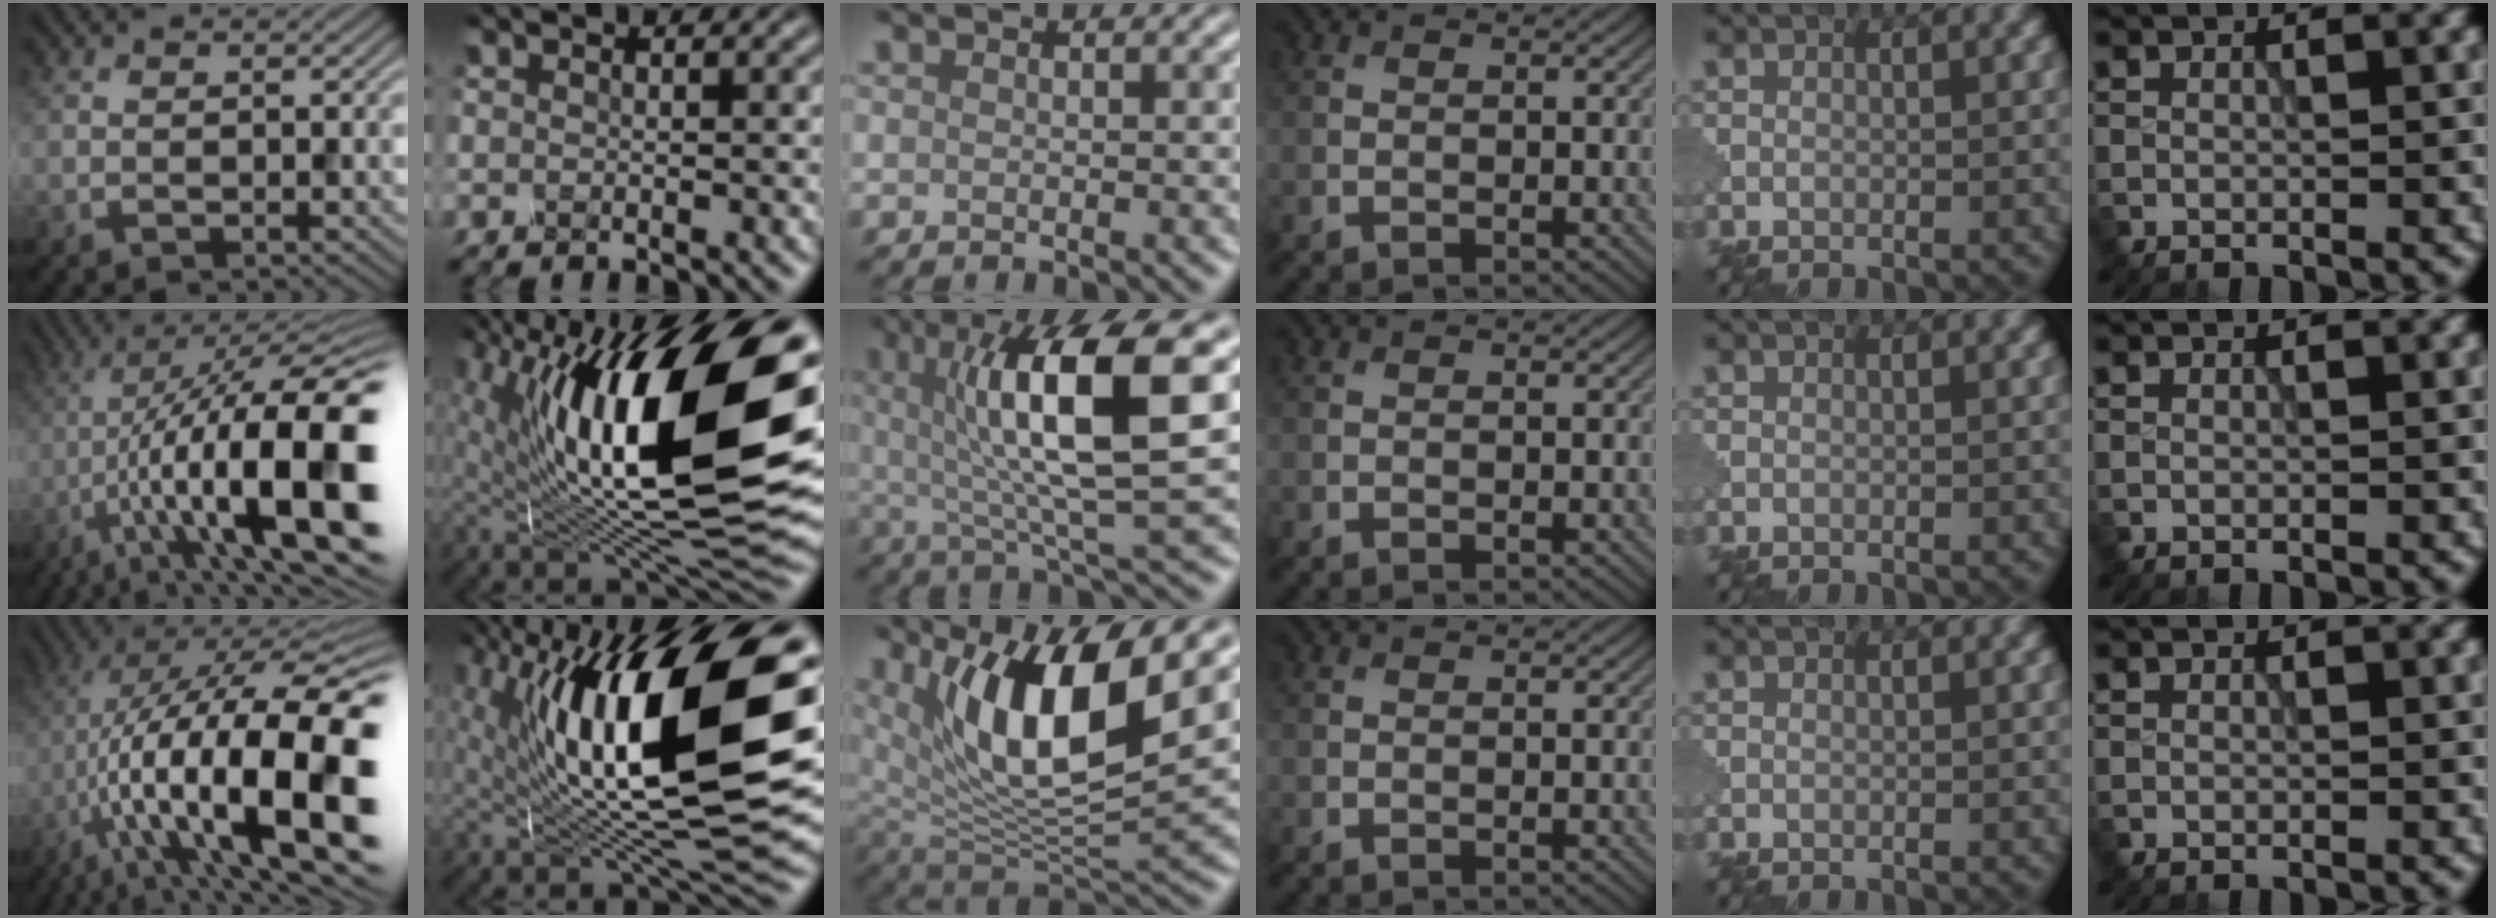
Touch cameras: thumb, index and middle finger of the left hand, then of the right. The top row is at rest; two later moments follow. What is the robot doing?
{"motion": "shake", "object": "plastic piggy bank"}